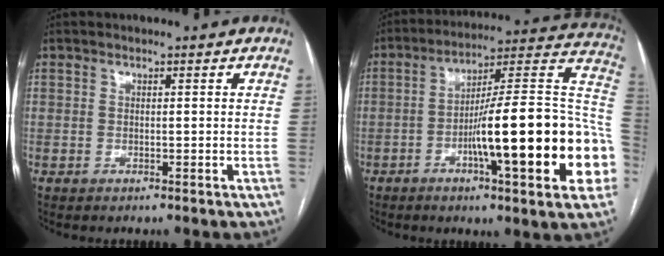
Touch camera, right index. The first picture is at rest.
{"total": 25.5, "force": [-6.3, 2.7, 24.6], "torque": [-0.272, 0.017, -0.093]}